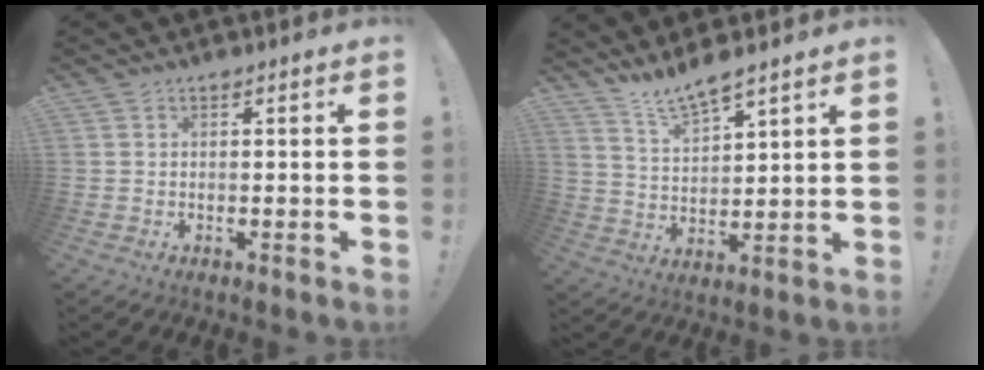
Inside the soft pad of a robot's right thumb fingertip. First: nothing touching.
{"total": 7.7, "force": [6.9, 0.7, 3.2], "torque": [-0.071, -0.042, 0.127]}